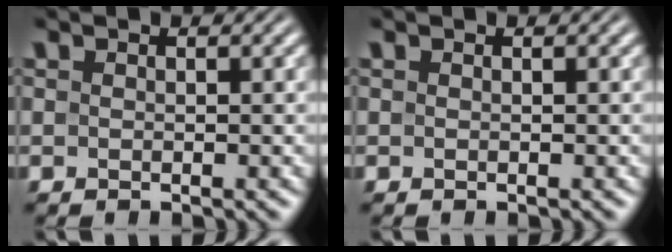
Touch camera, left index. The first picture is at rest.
{"total": 0.0}